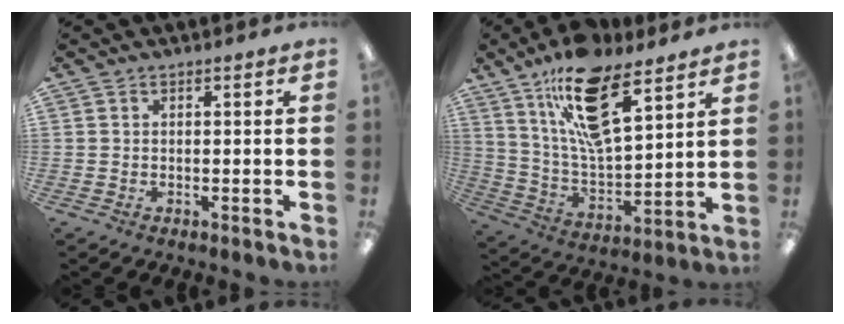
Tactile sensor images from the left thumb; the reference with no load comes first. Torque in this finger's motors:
{"motor_torque": [0.45, 0.51, 1.41, -1.37, 0.17]}